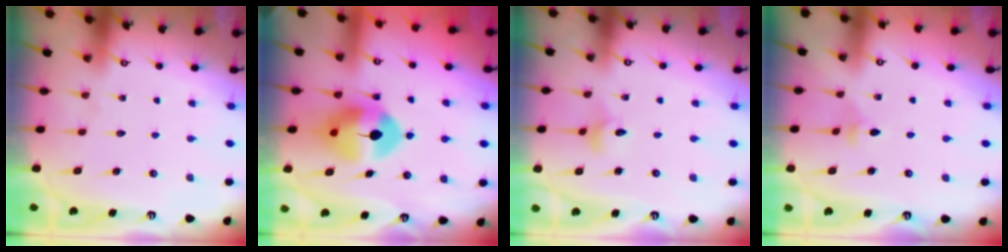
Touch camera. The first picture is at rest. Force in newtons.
{"total": 9.1, "press": 8.9, "slide": 1.6}
{"total": 3.4, "press": 3.4, "slide": 0.3}
{"total": 3.2, "press": 3.1, "slide": 0.6}